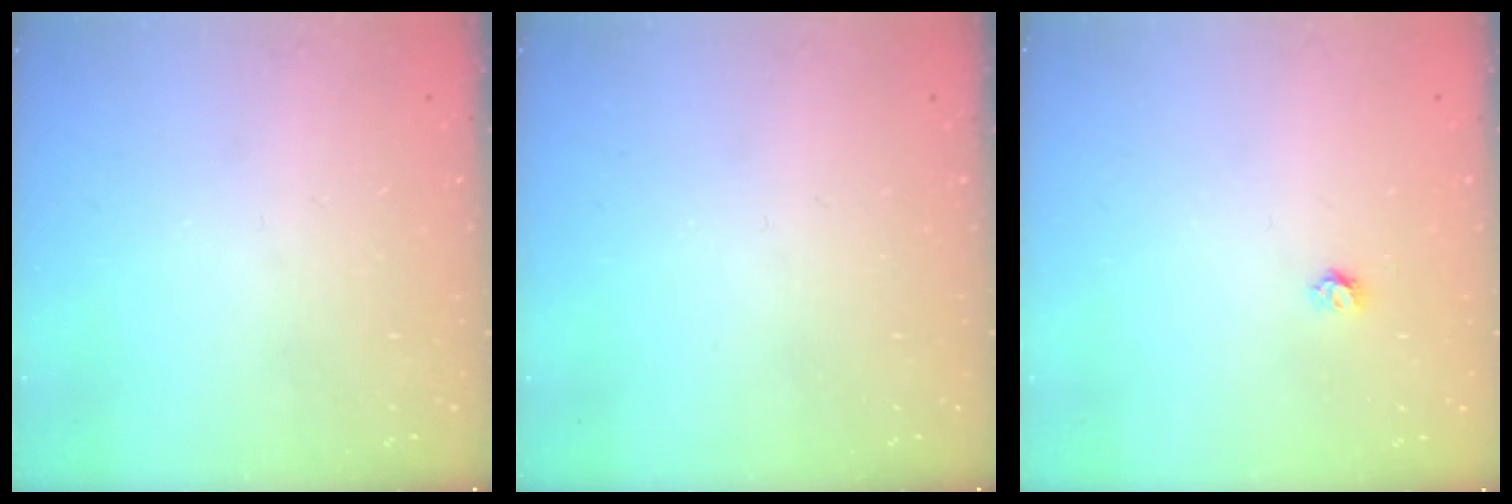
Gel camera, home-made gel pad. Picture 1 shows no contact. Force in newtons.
{"total": 0.0}
{"total": 3.2, "press": 3.2, "slide": 0.3}